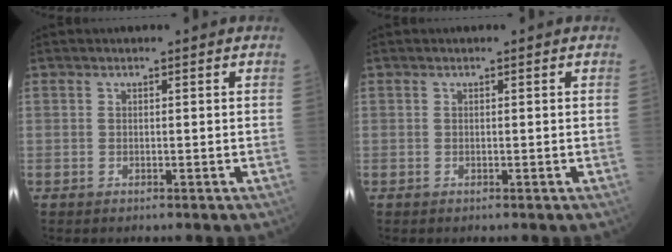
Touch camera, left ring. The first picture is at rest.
{"total": 0.0}